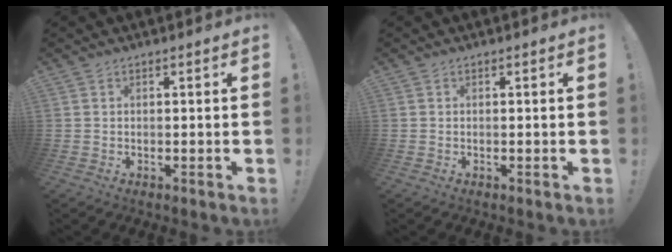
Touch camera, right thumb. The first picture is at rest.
{"total": 0.0}